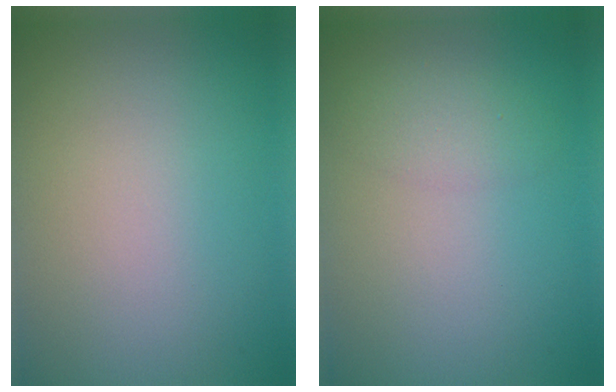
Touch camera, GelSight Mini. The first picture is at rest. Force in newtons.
{"total": 1.8, "press": 1.8, "slide": 0.0}